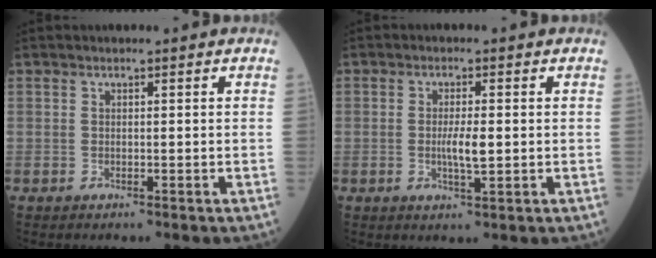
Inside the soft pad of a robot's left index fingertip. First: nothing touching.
{"total": 3.4, "force": [-0.1, 0.5, 3.4], "torque": [-0.066, -0.004, -0.001]}